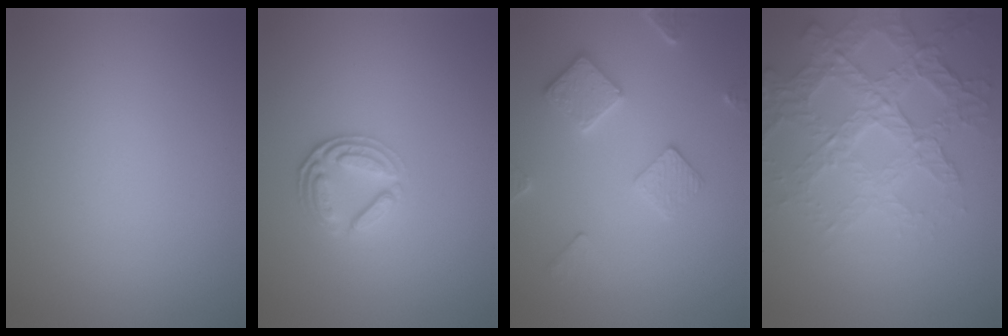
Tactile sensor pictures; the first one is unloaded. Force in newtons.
{"total": 2.9, "press": 2.5, "slide": 1.5}
{"total": 3.3, "press": 3.1, "slide": 0.9}
{"total": 7.1, "press": 5.1, "slide": 5.0}